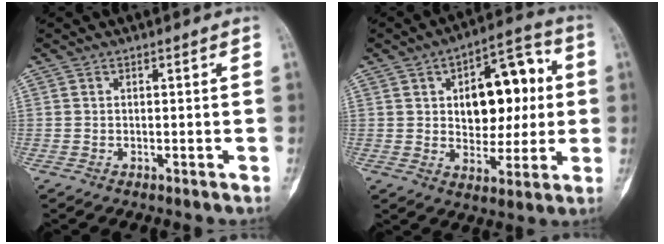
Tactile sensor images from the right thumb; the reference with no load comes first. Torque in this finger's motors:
{"motor_torque": [1.33, 1.58, 0.64, -0.49, 0.25]}